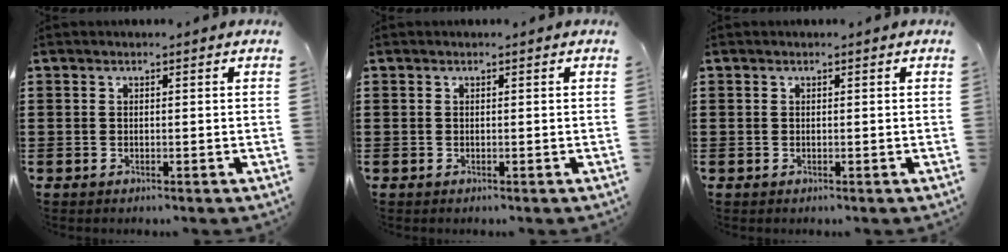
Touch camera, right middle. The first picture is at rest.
{"total": 0.0}
{"total": 0.0}